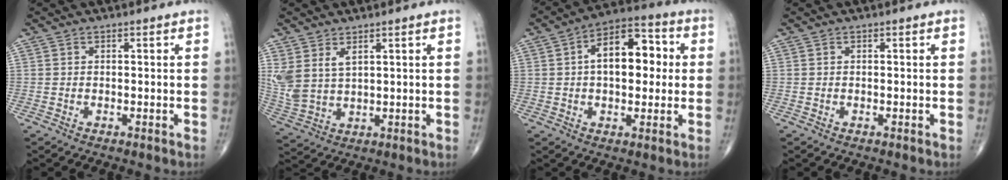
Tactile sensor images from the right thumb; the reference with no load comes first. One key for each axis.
{"total": 7.0, "fx": 3.2, "fy": 3.8, "fz": 4.9, "tx": -0.109, "ty": -0.010, "tz": 0.078}
{"total": 13.4, "fx": 1.8, "fy": 7.6, "fz": 10.9, "tx": -0.135, "ty": 0.025, "tz": 0.017}
{"total": 0.0}